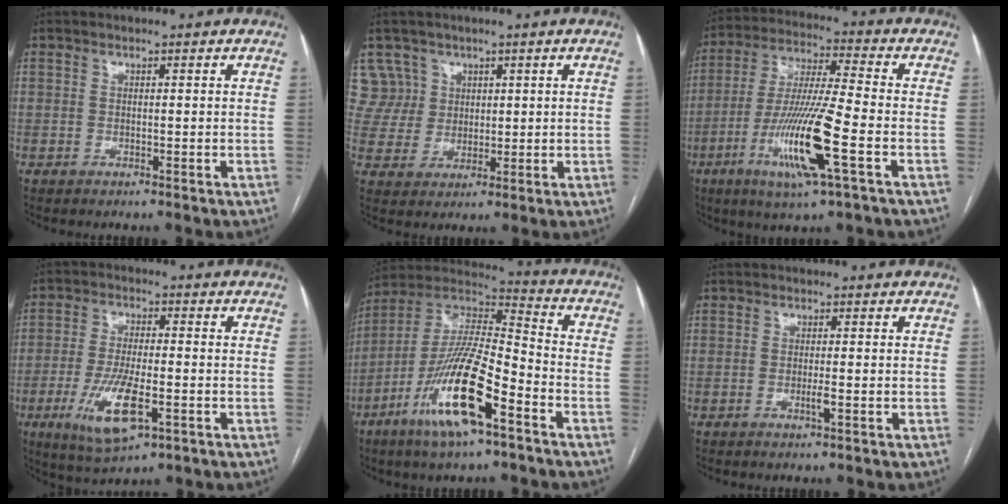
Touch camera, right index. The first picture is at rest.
{"total": 6.4, "force": [3.3, 5.4, -0.7], "torque": [0.023, 0.017, 0.071]}
{"total": 15.1, "force": [-5.3, 0.3, 14.1], "torque": [-0.283, -0.019, -0.100]}
{"total": 10.2, "force": [-3.8, 3.1, 9.0], "torque": [-0.181, -0.016, -0.061]}
{"total": 17.7, "force": [-8.4, 3.1, 15.3], "torque": [-0.308, -0.014, -0.152]}
{"total": 1.5, "force": [-0.5, 0.0, 1.5], "torque": [-0.028, -0.003, -0.009]}